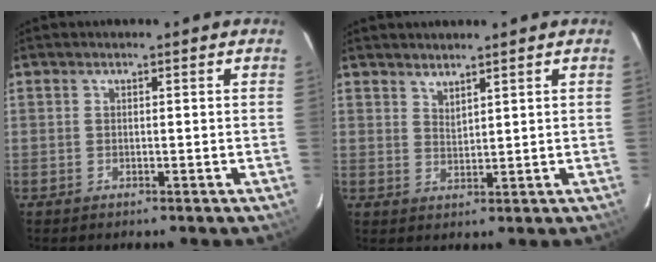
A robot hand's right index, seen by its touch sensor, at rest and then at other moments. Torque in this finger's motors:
{"motor_torque": [-0.01, 0.28, -0.06, 0.00]}